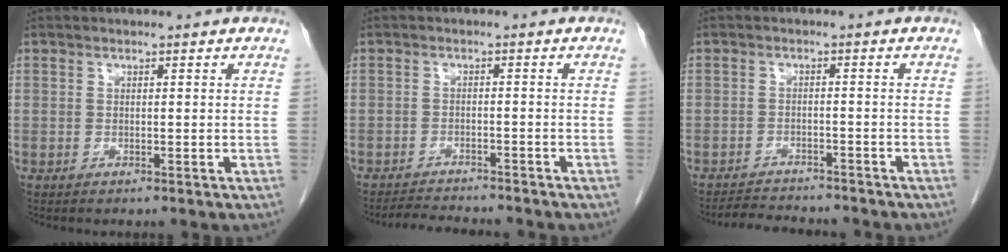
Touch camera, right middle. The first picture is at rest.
{"total": 5.9, "force": [-5.7, 0.3, 1.7], "torque": [-0.023, -0.013, -0.089]}
{"total": 6.5, "force": [-6.2, 1.0, 1.6], "torque": [-0.024, -0.008, -0.093]}